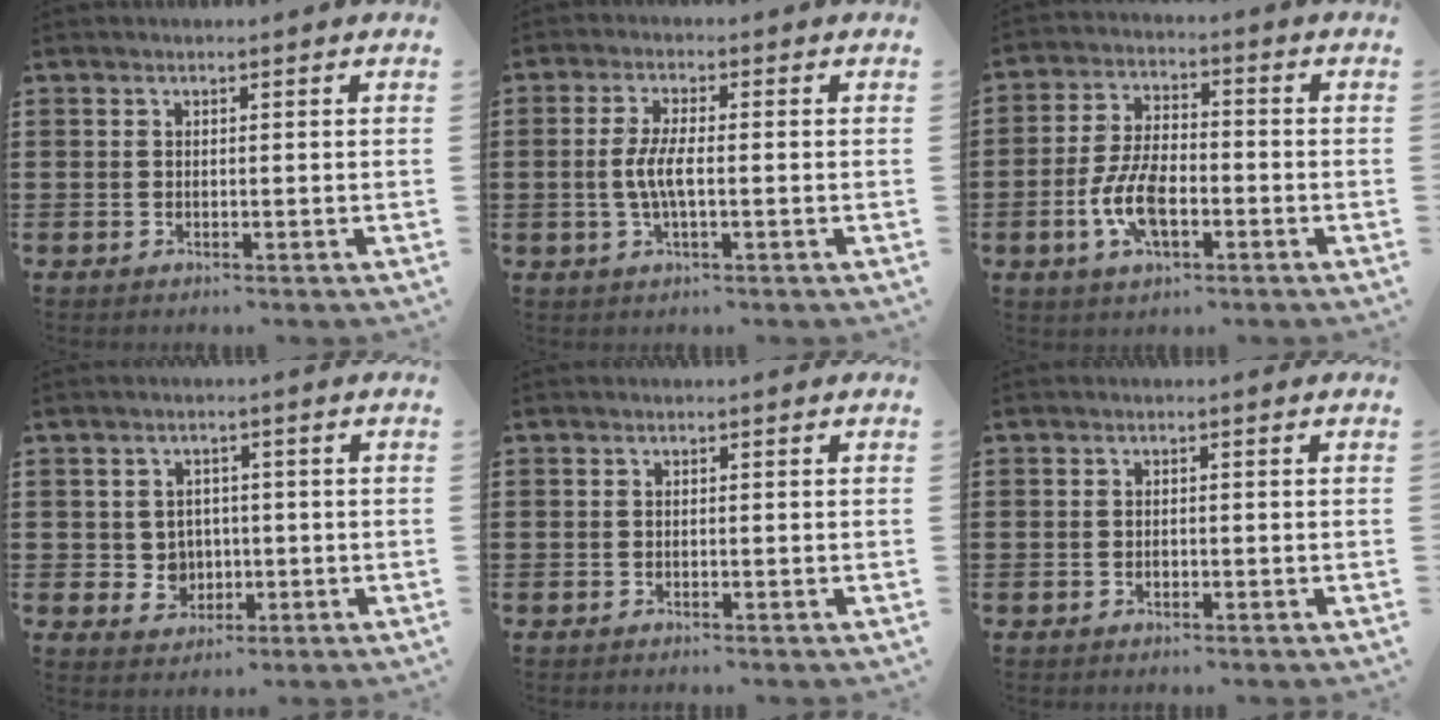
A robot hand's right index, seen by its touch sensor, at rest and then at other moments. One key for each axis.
{"total": 4.6, "fx": -0.7, "fy": 1.1, "fz": 4.4, "tx": -0.107, "ty": -0.008, "tz": -0.023}
{"total": 8.3, "fx": -2.6, "fy": 4.1, "fz": 6.8, "tx": -0.161, "ty": -0.003, "tz": -0.054}
{"total": 3.4, "fx": 0.1, "fy": 3.3, "fz": 0.8, "tx": -0.030, "ty": 0.010, "tz": -0.001}
{"total": 0.0}
{"total": 0.7, "fx": -0.3, "fy": 0.5, "fz": 0.5, "tx": -0.011, "ty": -0.002, "tz": -0.004}